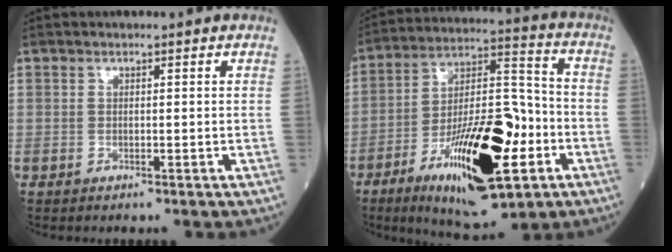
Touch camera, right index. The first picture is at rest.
{"total": 21.1, "force": [-8.4, 6.2, 18.3], "torque": [-0.327, -0.006, -0.127]}